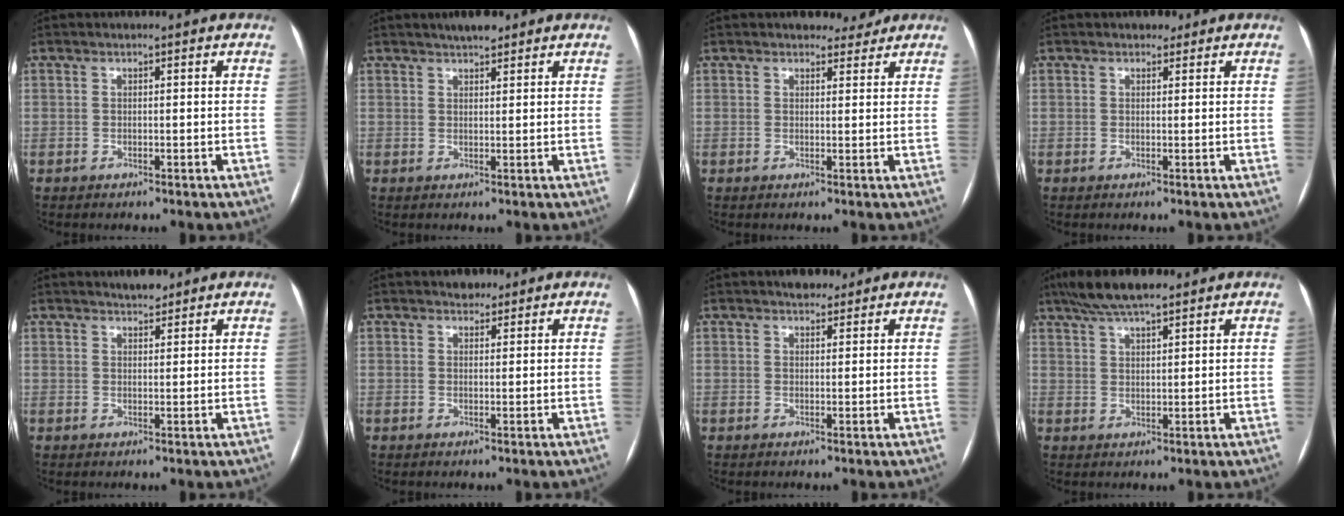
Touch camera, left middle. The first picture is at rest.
{"total": 3.4, "force": [2.7, 1.0, 1.8], "torque": [-0.031, 0.011, 0.043]}
{"total": 2.8, "force": [2.5, 1.3, 0.4], "torque": [-0.004, 0.000, 0.030]}
{"total": 1.5, "force": [1.0, 1.0, 0.4], "torque": [-0.006, 0.002, 0.011]}
{"total": 2.6, "force": [2.3, 0.8, 0.9], "torque": [-0.018, 0.004, 0.036]}
{"total": 2.0, "force": [1.5, 1.2, 0.4], "torque": [-0.008, 0.004, 0.021]}
{"total": 2.7, "force": [2.2, 1.3, 0.9], "torque": [-0.016, 0.006, 0.031]}
{"total": 8.1, "force": [6.3, 1.5, 4.9], "torque": [-0.086, 0.030, 0.108]}